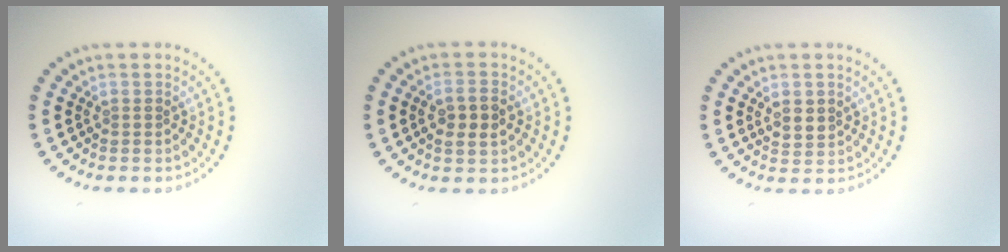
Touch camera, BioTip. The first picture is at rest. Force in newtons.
{"total": 2.6, "press": 2.6, "slide": 0.5}
{"total": 1.7, "press": 1.5, "slide": 0.8}